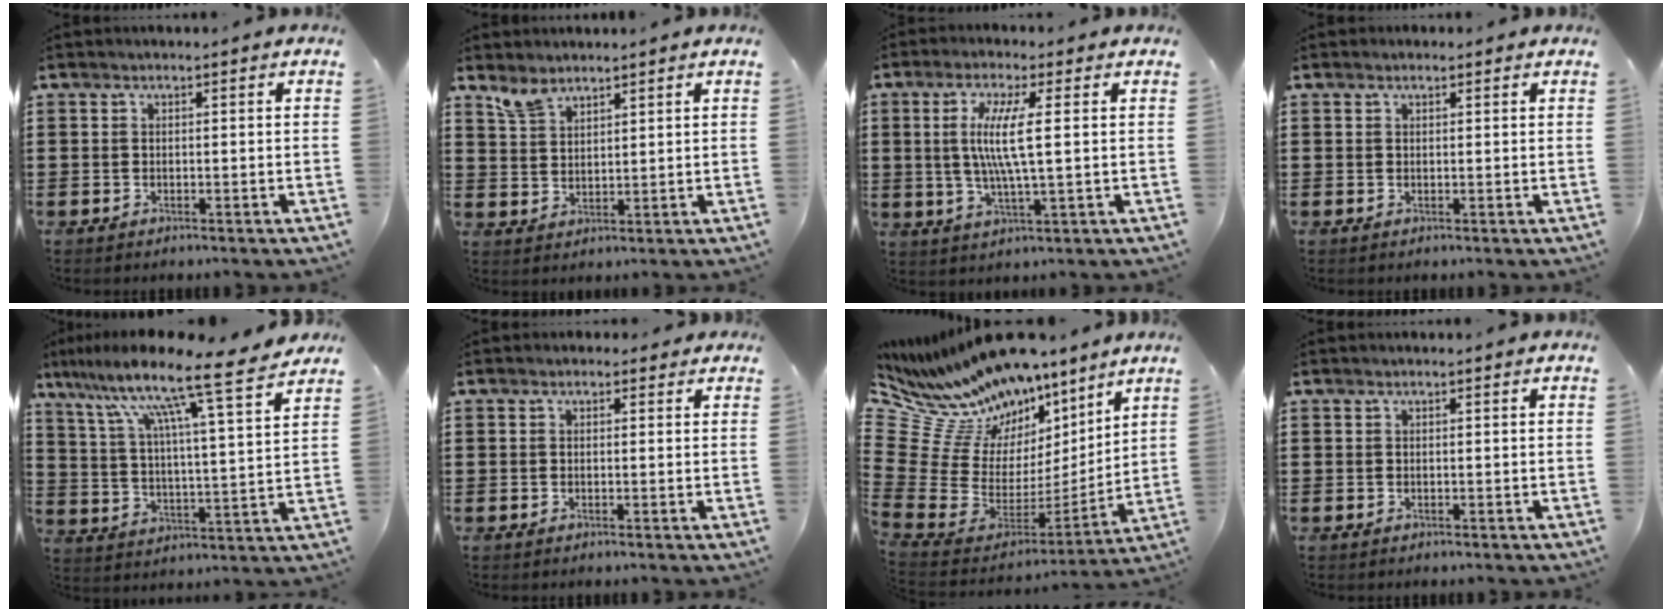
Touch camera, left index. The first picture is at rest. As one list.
[{"total": 4.0, "force": [3.4, 1.6, 1.3], "torque": [-0.034, -0.002, 0.066]}, {"total": 7.8, "force": [1.2, 0.8, 7.6], "torque": [-0.160, -0.008, 0.013]}, {"total": 0.6, "force": [0.4, 0.3, 0.3], "torque": [-0.007, 0.002, 0.008]}, {"total": 12.2, "force": [9.9, -0.3, 7.1], "torque": [-0.158, -0.068, 0.151]}, {"total": 0.9, "force": [0.2, 0.8, 0.3], "torque": [-0.001, 0.005, 0.001]}, {"total": 13.1, "force": [10.8, 6.0, 4.3], "torque": [-0.155, -0.095, 0.195]}, {"total": 0.0}]